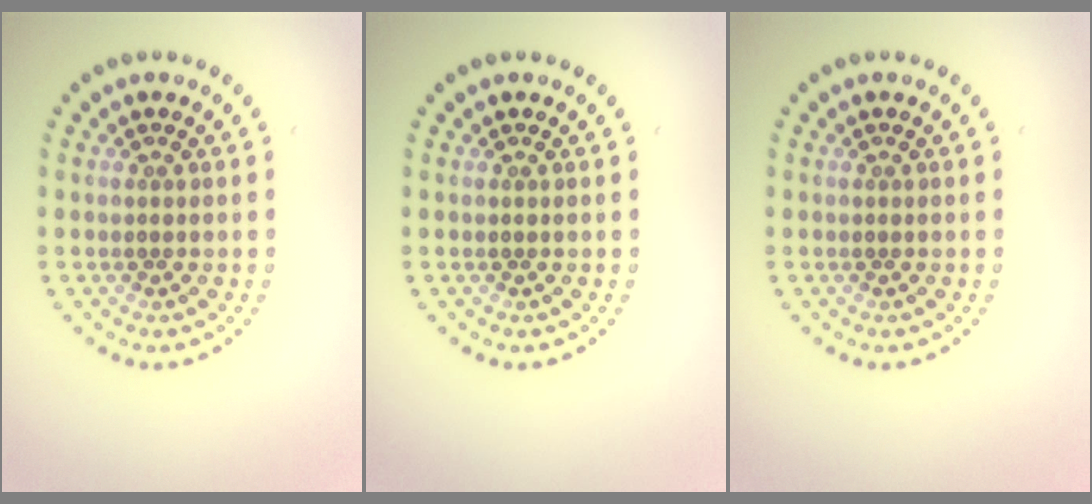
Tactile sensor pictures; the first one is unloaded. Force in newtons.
{"total": 0.0}
{"total": 0.0}